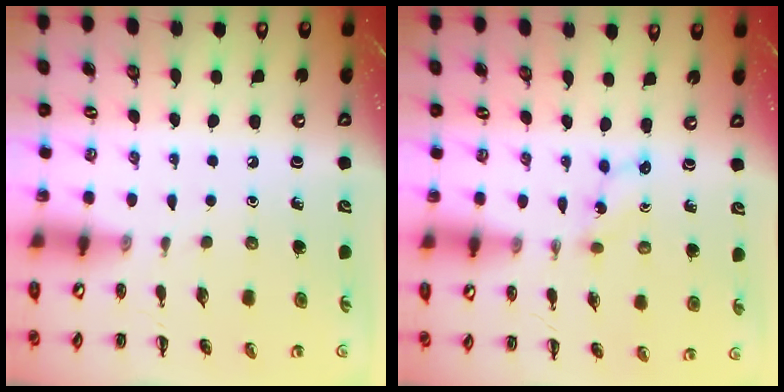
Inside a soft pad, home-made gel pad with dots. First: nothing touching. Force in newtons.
{"total": 1.7, "press": 1.6, "slide": 0.6}